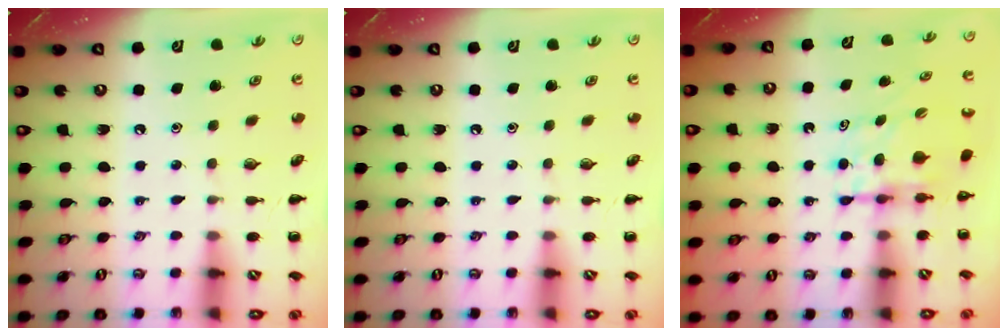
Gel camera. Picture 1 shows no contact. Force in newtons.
{"total": 0.0}
{"total": 5.2, "press": 5.2, "slide": 0.3}